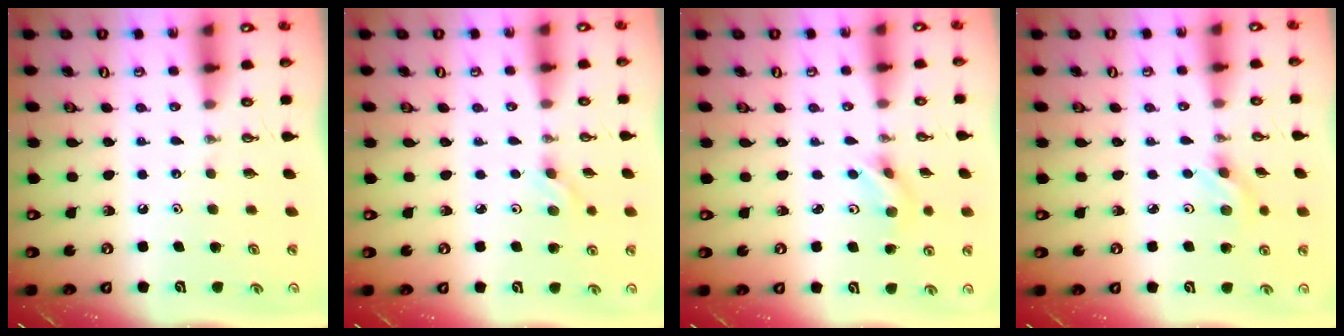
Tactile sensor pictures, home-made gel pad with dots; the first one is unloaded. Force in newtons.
{"total": 3.0, "press": 2.6, "slide": 1.5}
{"total": 3.7, "press": 3.0, "slide": 2.2}
{"total": 2.8, "press": 2.5, "slide": 1.3}